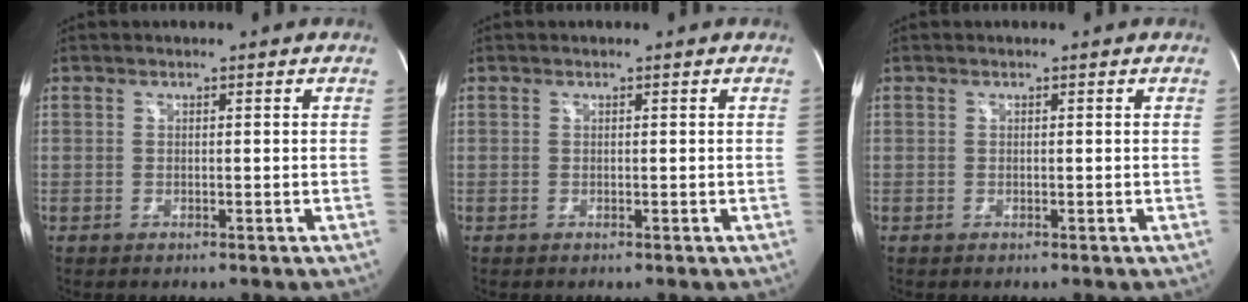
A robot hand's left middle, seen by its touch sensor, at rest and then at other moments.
{"total": 0.0}
{"total": 0.0}